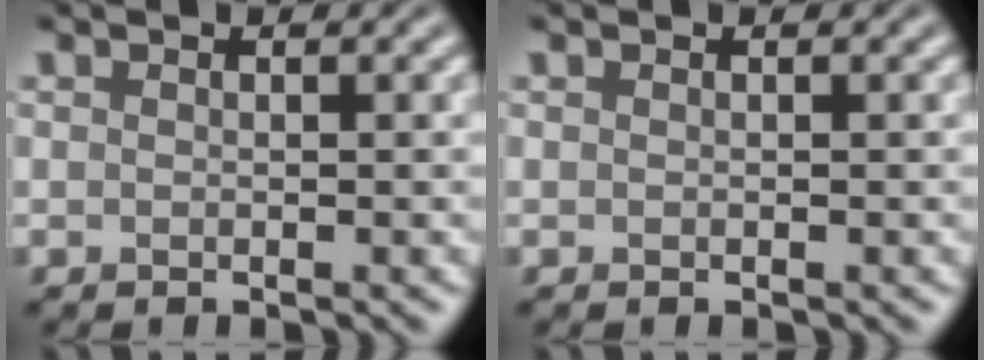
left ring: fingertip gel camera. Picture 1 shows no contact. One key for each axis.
{"total": 0.0}